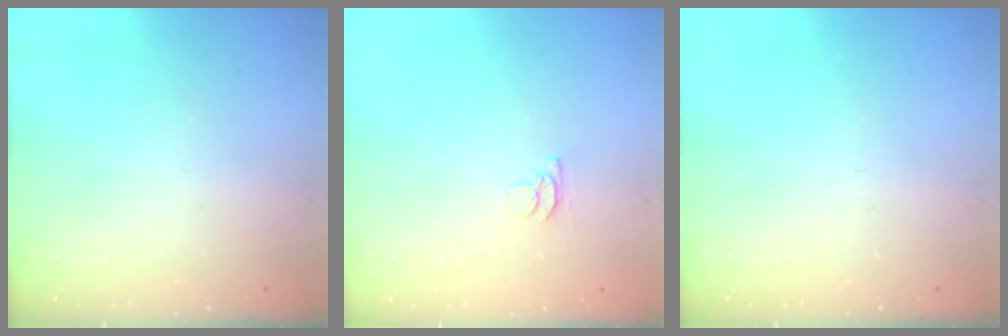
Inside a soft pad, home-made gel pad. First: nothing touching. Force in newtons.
{"total": 3.4, "press": 3.4, "slide": 0.5}
{"total": 0.0}